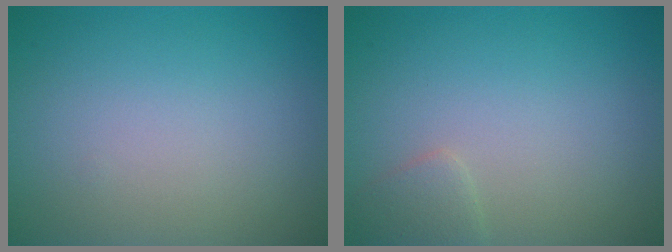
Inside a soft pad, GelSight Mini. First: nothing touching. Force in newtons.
{"total": 1.3, "press": 1.3, "slide": 0.0}